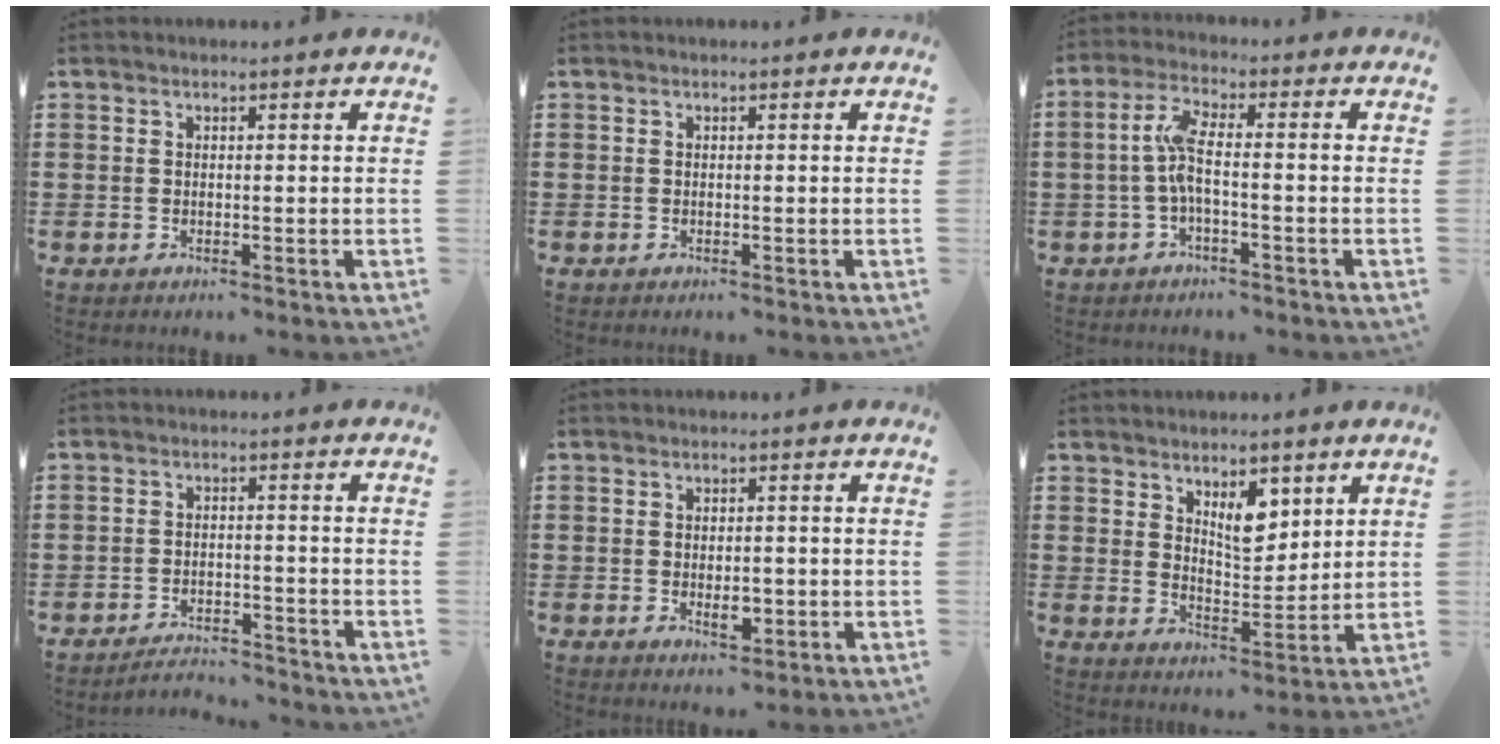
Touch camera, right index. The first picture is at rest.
{"total": 0.0}
{"total": 5.5, "force": [-0.7, 1.4, 5.3], "torque": [-0.121, -0.001, -0.022]}
{"total": 3.0, "force": [-3.0, 0.2, 0.0], "torque": [-0.008, 0.001, -0.065]}
{"total": 3.1, "force": [-1.0, 1.5, 2.5], "torque": [-0.045, 0.004, -0.018]}
{"total": 6.1, "force": [3.6, 3.0, 3.8], "torque": [-0.062, -0.007, 0.060]}